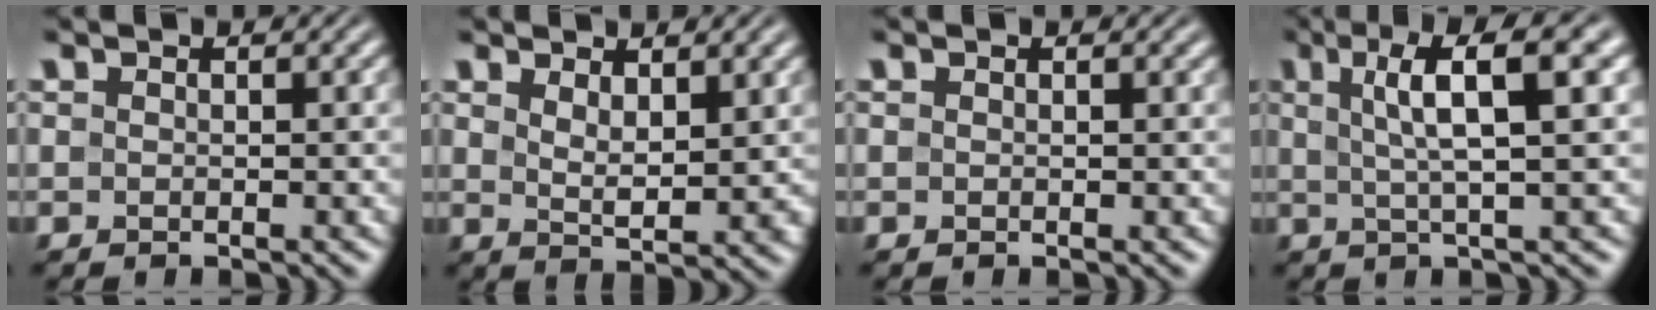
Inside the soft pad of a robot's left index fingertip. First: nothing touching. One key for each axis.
{"total": 2.9, "fx": 1.8, "fy": 0.9, "fz": 2.0, "tx": -0.039, "ty": -0.010, "tz": 0.037}
{"total": 0.0}
{"total": 6.8, "fx": 2.3, "fy": 1.4, "fz": 6.2, "tx": -0.092, "ty": 0.014, "tz": 0.034}